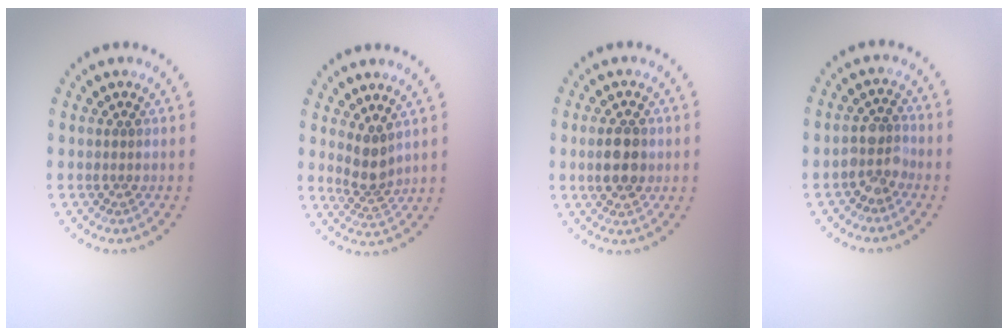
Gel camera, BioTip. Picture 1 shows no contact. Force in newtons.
{"total": 2.5, "press": 2.0, "slide": 1.6}
{"total": 3.6, "press": 3.6, "slide": 0.2}
{"total": 2.6, "press": 2.2, "slide": 1.3}